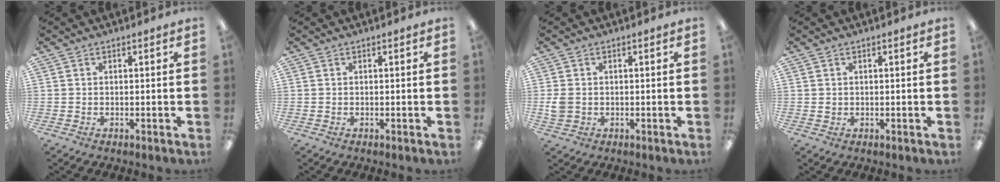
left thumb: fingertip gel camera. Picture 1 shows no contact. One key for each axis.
{"total": 0.0}
{"total": 3.1, "fx": -0.2, "fy": 2.6, "fz": 1.7, "tx": -0.023, "ty": 0.001, "tz": -0.002}
{"total": 0.8, "fx": 0.2, "fy": 0.7, "fz": 0.2, "tx": -0.004, "ty": 0.002, "tz": 0.003}